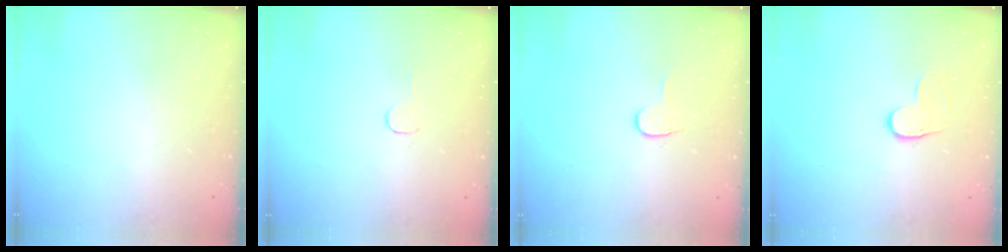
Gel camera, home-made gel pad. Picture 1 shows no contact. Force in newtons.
{"total": 3.0, "press": 3.0, "slide": 0.3}
{"total": 4.5, "press": 4.5, "slide": 0.4}
{"total": 4.0, "press": 4.0, "slide": 0.4}